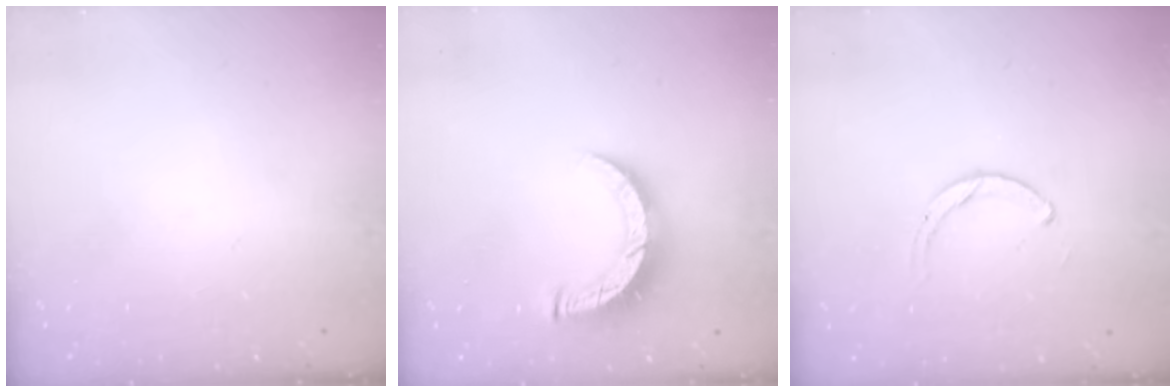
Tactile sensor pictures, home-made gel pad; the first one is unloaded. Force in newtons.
{"total": 9.2, "press": 9.1, "slide": 0.6}
{"total": 1.8, "press": 1.8, "slide": 0.2}